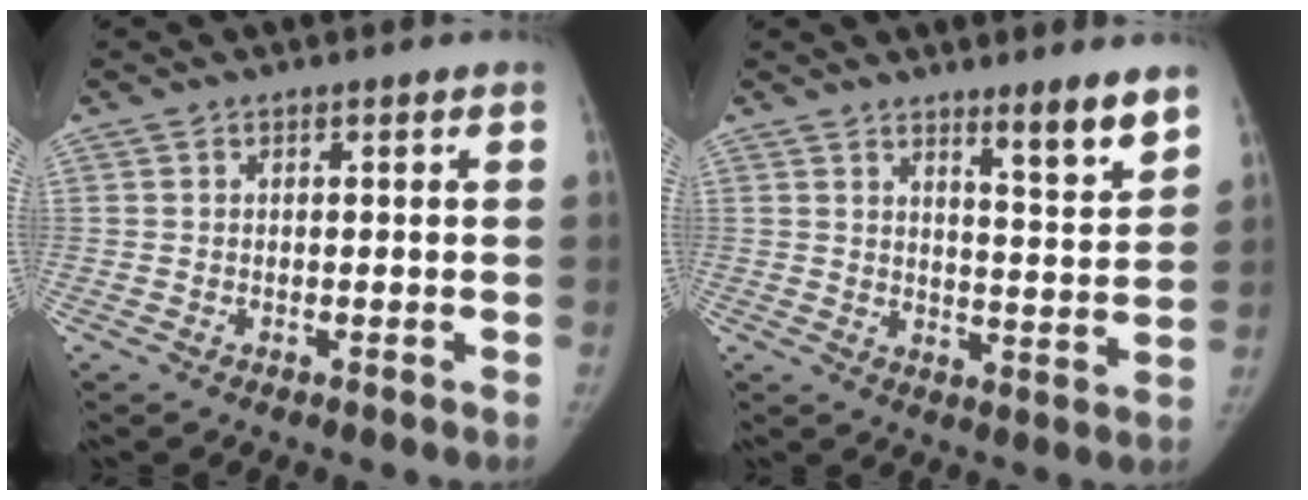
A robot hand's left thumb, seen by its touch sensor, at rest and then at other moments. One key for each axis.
{"total": 7.9, "fx": 5.8, "fy": 0.8, "fz": 5.3, "tx": -0.068, "ty": -0.051, "tz": 0.088}